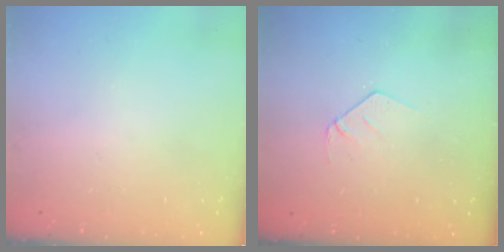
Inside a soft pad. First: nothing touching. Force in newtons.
{"total": 3.5, "press": 3.5, "slide": 0.2}